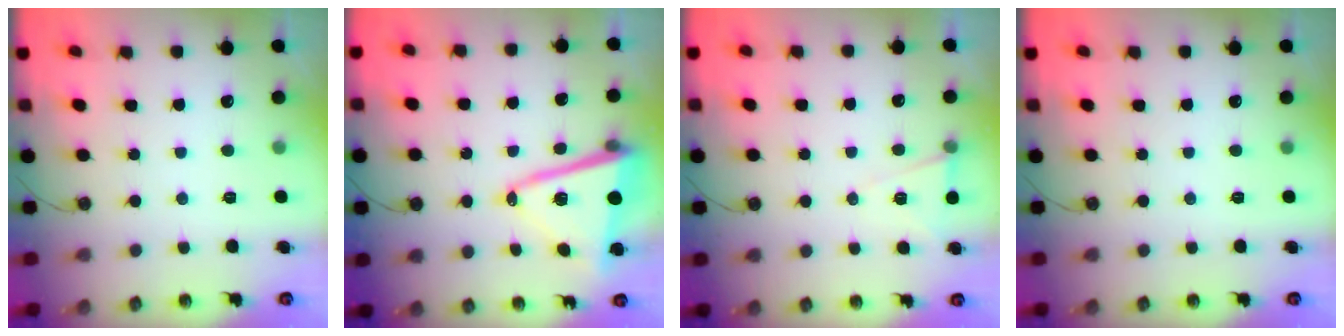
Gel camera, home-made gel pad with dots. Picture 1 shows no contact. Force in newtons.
{"total": 15.1, "press": 15.0, "slide": 1.8}
{"total": 6.5, "press": 4.8, "slide": 4.4}
{"total": 0.0}